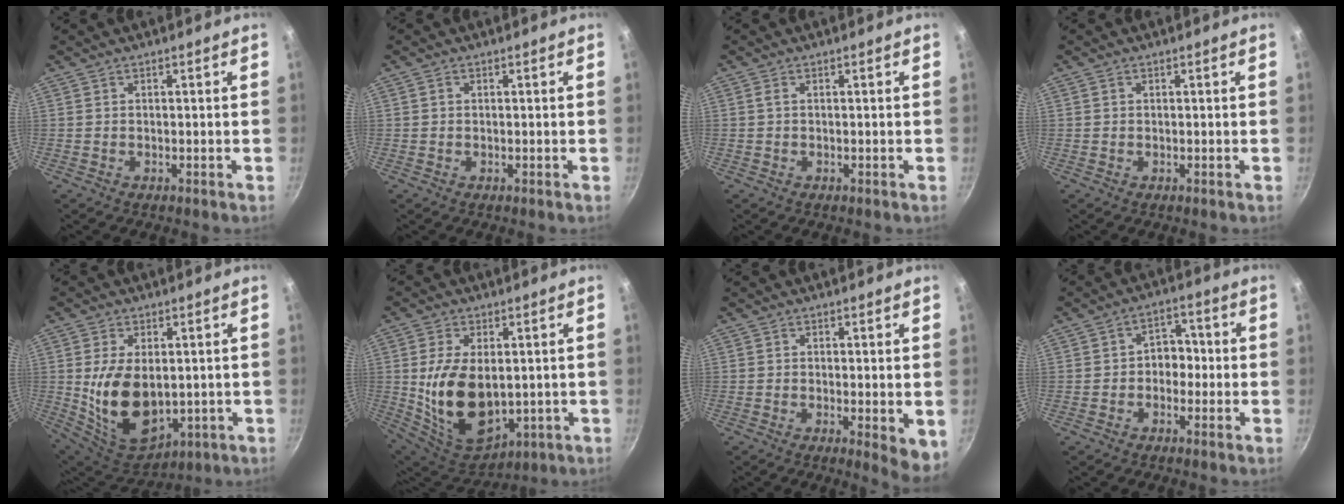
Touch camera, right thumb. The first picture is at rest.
{"total": 0.6, "force": [0.1, 0.5, 0.3], "torque": [-0.004, 0.001, 0.001]}
{"total": 0.6, "force": [0.1, 0.3, 0.5], "torque": [-0.010, 0.000, -0.001]}
{"total": 0.0}
{"total": 15.2, "force": [-0.3, 9.1, 12.1], "torque": [-0.199, -0.012, 0.026]}
{"total": 16.5, "force": [0.0, 9.8, 13.3], "torque": [-0.229, -0.015, 0.028]}
{"total": 5.0, "force": [-0.9, 1.2, 4.7], "torque": [-0.069, -0.015, -0.014]}
{"total": 5.2, "force": [-0.8, 4.0, 3.3], "torque": [-0.014, 0.022, -0.025]}